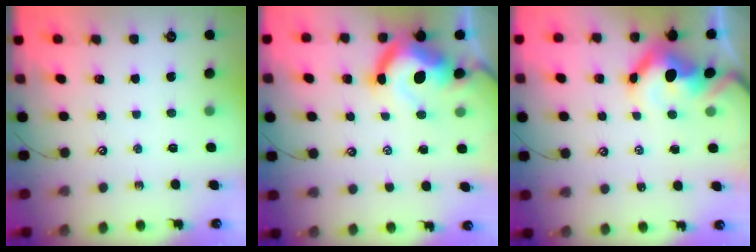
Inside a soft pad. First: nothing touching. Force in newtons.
{"total": 13.2, "press": 13.0, "slide": 2.1}
{"total": 11.1, "press": 11.1, "slide": 1.2}